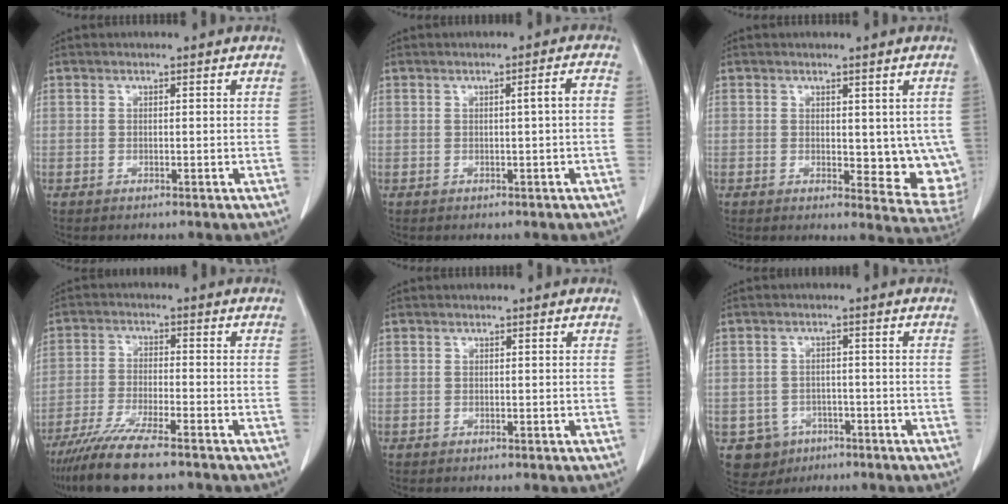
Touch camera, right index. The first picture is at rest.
{"total": 1.7, "force": [-0.3, -0.1, 1.6], "torque": [-0.024, 0.003, -0.003]}
{"total": 9.5, "force": [0.5, 4.6, 8.3], "torque": [-0.084, -0.022, 0.013]}
{"total": 10.6, "force": [-8.4, 1.0, 6.4], "torque": [-0.112, -0.027, -0.143]}
{"total": 0.0}
{"total": 5.6, "force": [-2.4, 5.1, 0.6], "torque": [-0.006, 0.010, -0.028]}